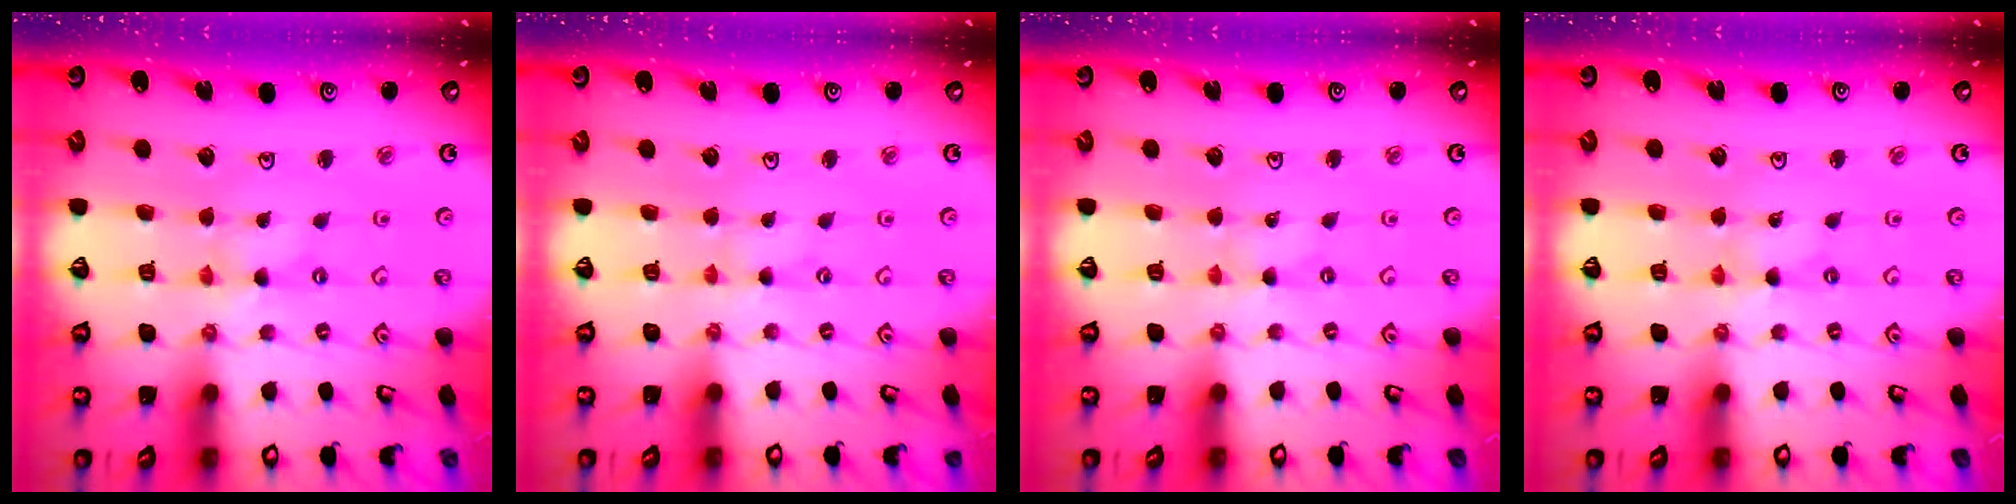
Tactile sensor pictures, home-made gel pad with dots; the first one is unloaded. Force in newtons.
{"total": 0.0}
{"total": 0.0}
{"total": 0.0}